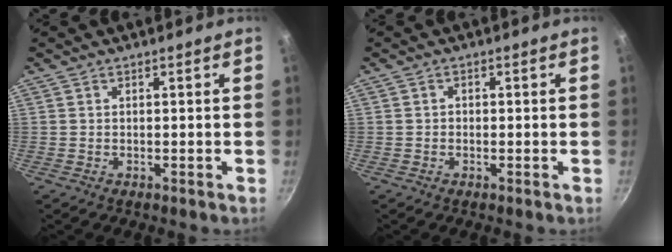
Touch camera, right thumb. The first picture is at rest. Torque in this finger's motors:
{"motor_torque": [-0.22, 0.03, -0.10, 0.14, 0.06]}